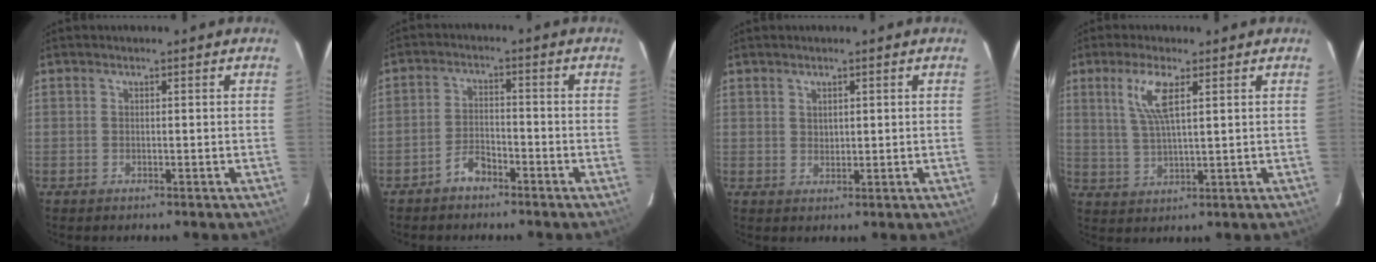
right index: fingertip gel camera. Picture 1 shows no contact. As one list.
[{"total": 4.0, "force": [-3.2, 1.6, 1.7], "torque": [-0.046, 0.012, -0.059]}, {"total": 1.5, "force": [0.9, 1.1, 0.5], "torque": [-0.004, 0.003, 0.017]}, {"total": 6.4, "force": [2.8, 1.2, 5.6], "torque": [-0.117, 0.000, 0.058]}]